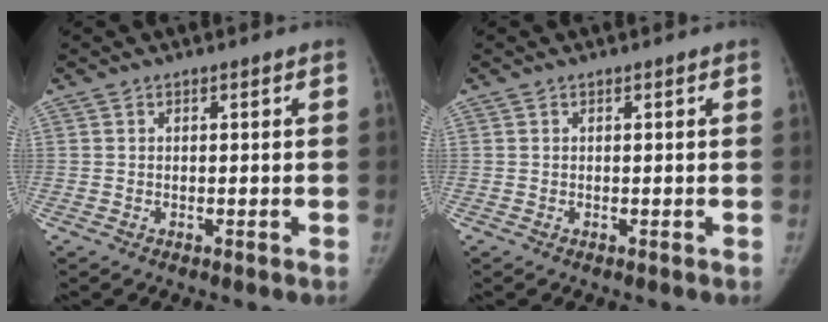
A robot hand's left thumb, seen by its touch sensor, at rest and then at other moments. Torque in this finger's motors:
{"motor_torque": [0.01, 0.00, 0.29, -0.19, 0.00]}